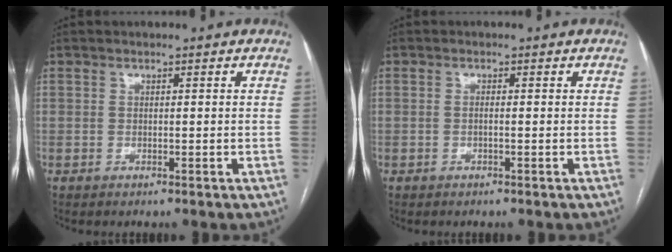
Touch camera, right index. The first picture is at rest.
{"total": 0.5, "force": [-0.1, 0.0, 0.5], "torque": [-0.010, 0.002, 0.000]}